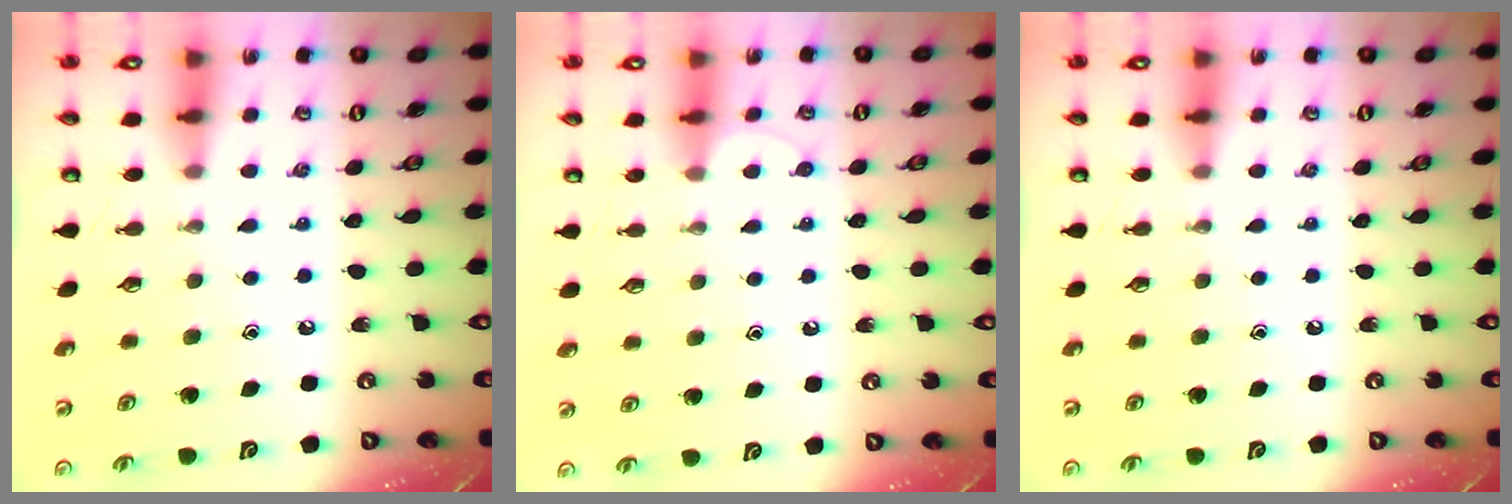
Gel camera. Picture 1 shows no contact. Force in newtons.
{"total": 6.0, "press": 6.0, "slide": 0.7}
{"total": 0.0}